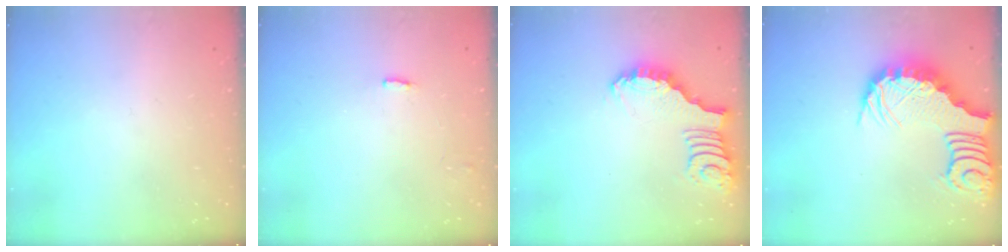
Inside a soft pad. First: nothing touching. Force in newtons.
{"total": 1.3, "press": 1.3, "slide": 0.2}
{"total": 2.7, "press": 2.7, "slide": 0.2}
{"total": 3.8, "press": 3.7, "slide": 0.7}